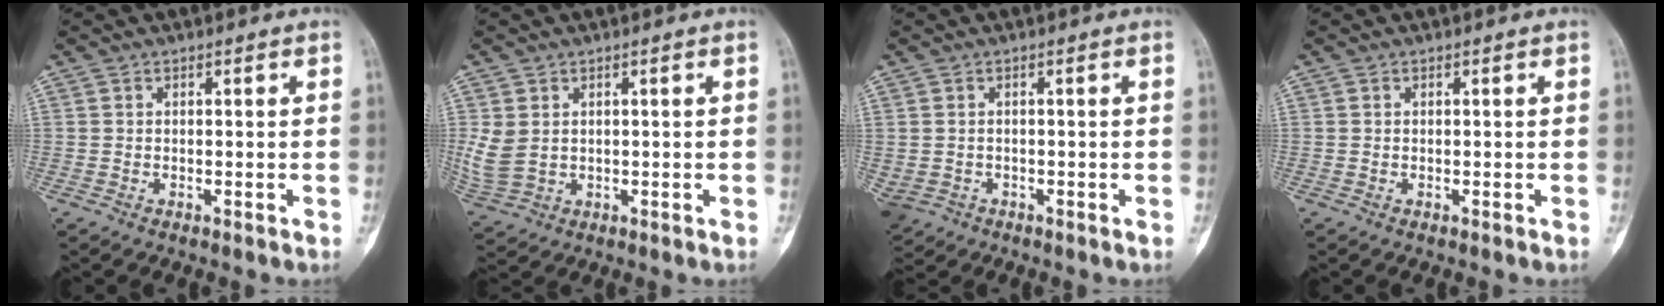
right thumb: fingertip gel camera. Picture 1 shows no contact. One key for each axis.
{"total": 5.6, "fx": 0.9, "fy": 4.3, "fz": 3.4, "tx": -0.079, "ty": -0.002, "tz": 0.034}
{"total": 5.4, "fx": -1.8, "fy": 4.5, "fz": 2.5, "tx": -0.074, "ty": 0.007, "tz": -0.018}
{"total": 0.0}